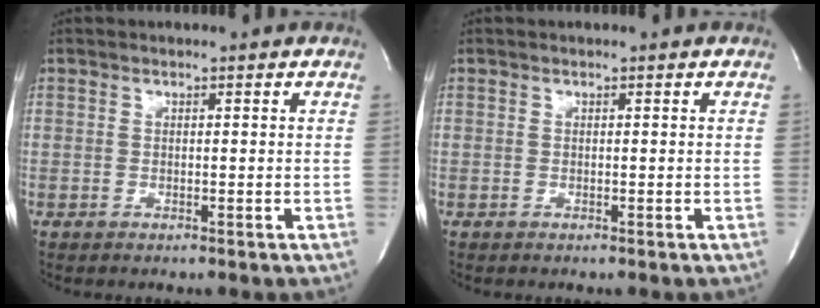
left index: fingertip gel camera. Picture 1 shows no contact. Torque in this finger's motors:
{"motor_torque": [-0.01, 0.01, 0.00, 0.00]}